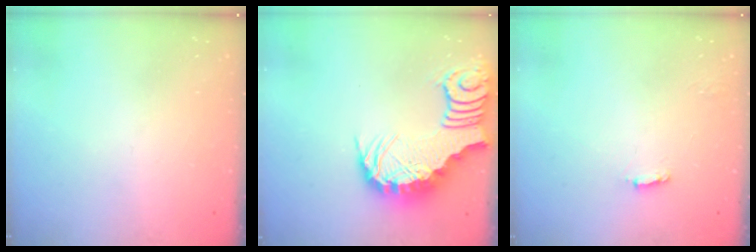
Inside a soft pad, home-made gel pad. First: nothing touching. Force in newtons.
{"total": 3.7, "press": 3.6, "slide": 0.7}
{"total": 2.2, "press": 2.2, "slide": 0.1}